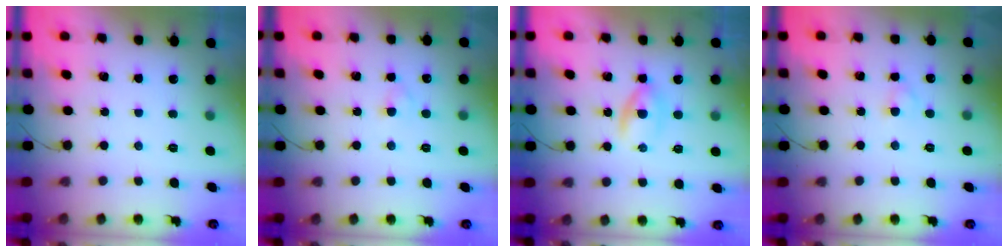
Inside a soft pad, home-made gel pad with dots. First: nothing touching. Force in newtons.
{"total": 2.2, "press": 2.0, "slide": 0.9}
{"total": 3.0, "press": 2.8, "slide": 1.2}
{"total": 2.1, "press": 1.9, "slide": 0.9}